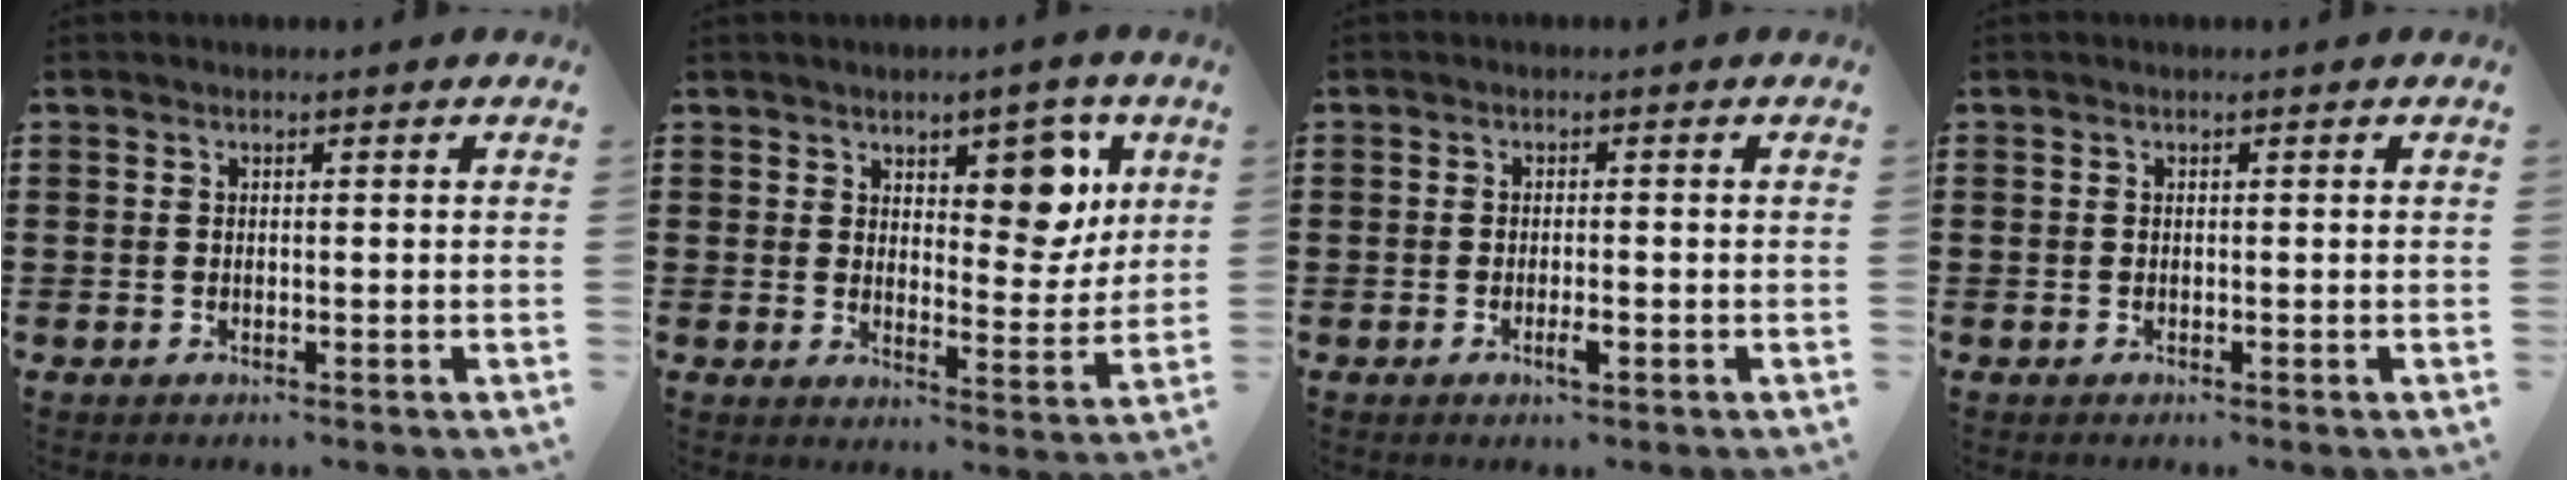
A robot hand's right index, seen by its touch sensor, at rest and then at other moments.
{"total": 7.6, "force": [4.1, 3.9, 5.1], "torque": [-0.073, -0.012, 0.066]}
{"total": 2.0, "force": [-1.0, 0.4, 1.7], "torque": [-0.038, -0.003, -0.019]}
{"total": 0.0}